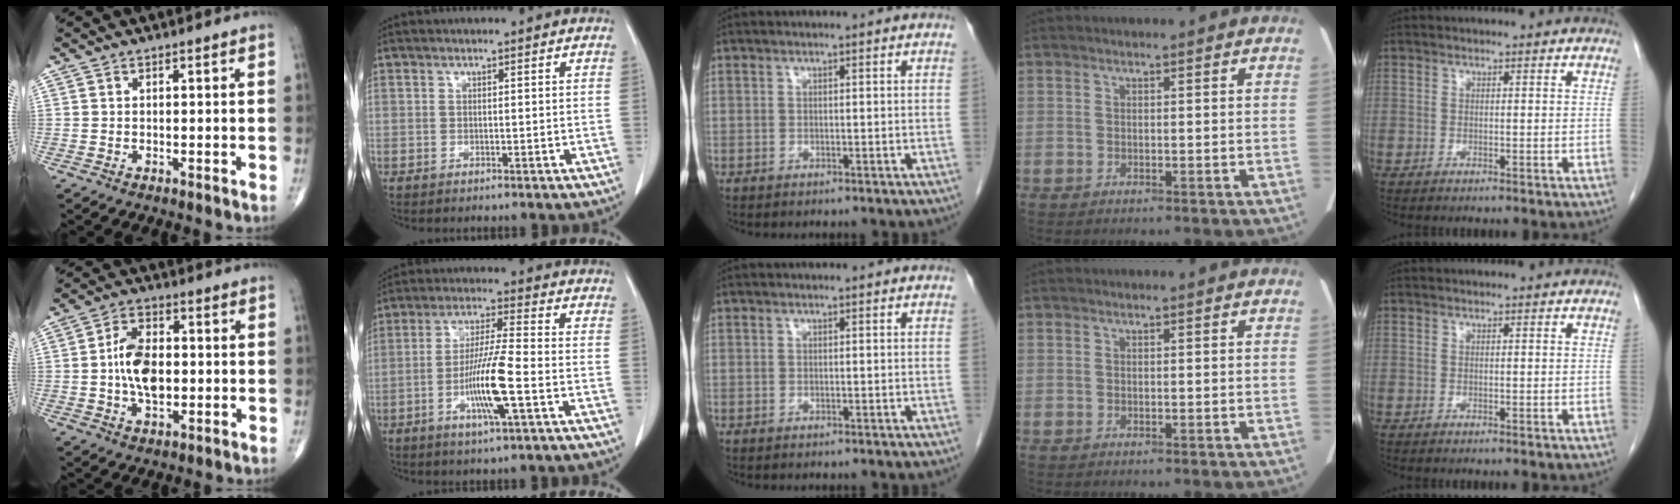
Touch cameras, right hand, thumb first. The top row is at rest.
{"thumb": {"total": 9.6, "force": [-0.3, 5.6, 7.7], "torque": [-0.128, 0.009, -0.008]}, "index": {"total": 10.0, "force": [-3.1, 0.1, 9.6], "torque": [-0.184, -0.010, -0.061]}}